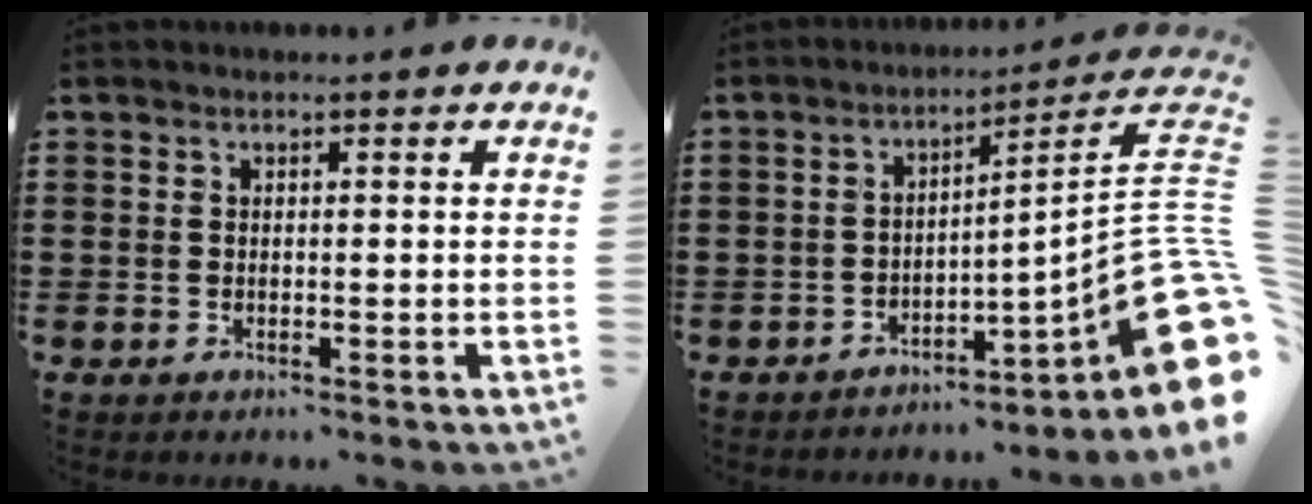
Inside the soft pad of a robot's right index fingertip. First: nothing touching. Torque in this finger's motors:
{"motor_torque": [0.72, -0.64, 0.59, 0.08]}